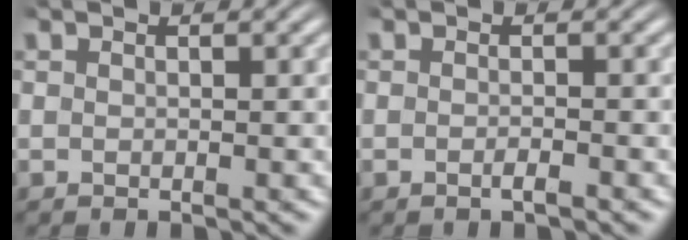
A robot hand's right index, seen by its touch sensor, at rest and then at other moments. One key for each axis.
{"total": 0.9, "fx": -0.7, "fy": 0.1, "fz": 0.5, "tx": -0.011, "ty": 0.005, "tz": -0.018}